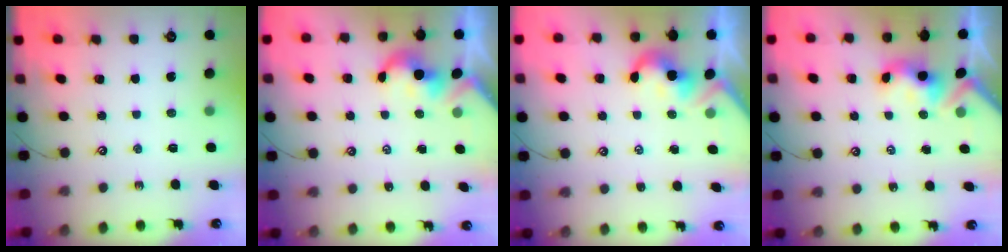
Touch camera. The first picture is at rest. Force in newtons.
{"total": 2.4, "press": 2.4, "slide": 0.3}
{"total": 2.0, "press": 1.9, "slide": 0.5}
{"total": 3.4, "press": 3.4, "slide": 0.3}